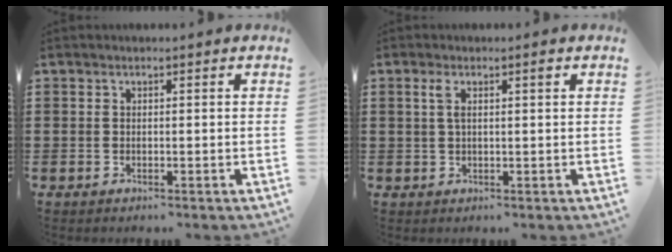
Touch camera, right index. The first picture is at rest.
{"total": 2.4, "force": [0.7, 0.4, 2.3], "torque": [-0.046, 0.003, 0.009]}